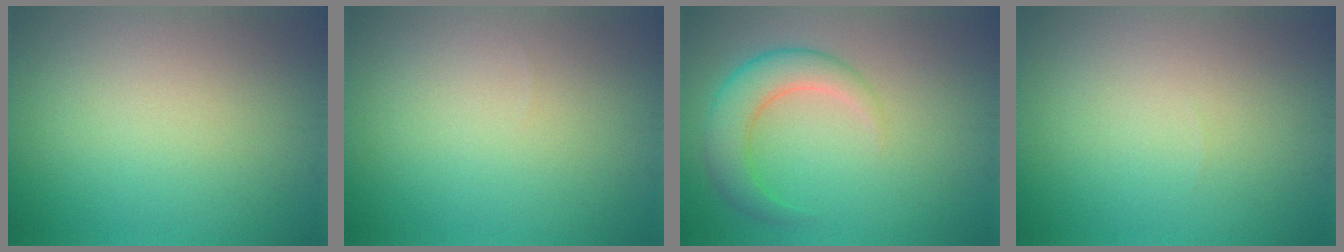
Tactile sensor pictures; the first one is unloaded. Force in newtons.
{"total": 0.0}
{"total": 4.5, "press": 4.5, "slide": 0.2}
{"total": 0.0}